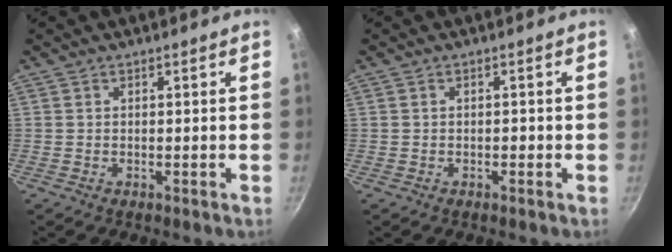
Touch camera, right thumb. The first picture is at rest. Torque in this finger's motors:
{"motor_torque": [0.07, 0.30, -0.46, 0.02, -0.02]}